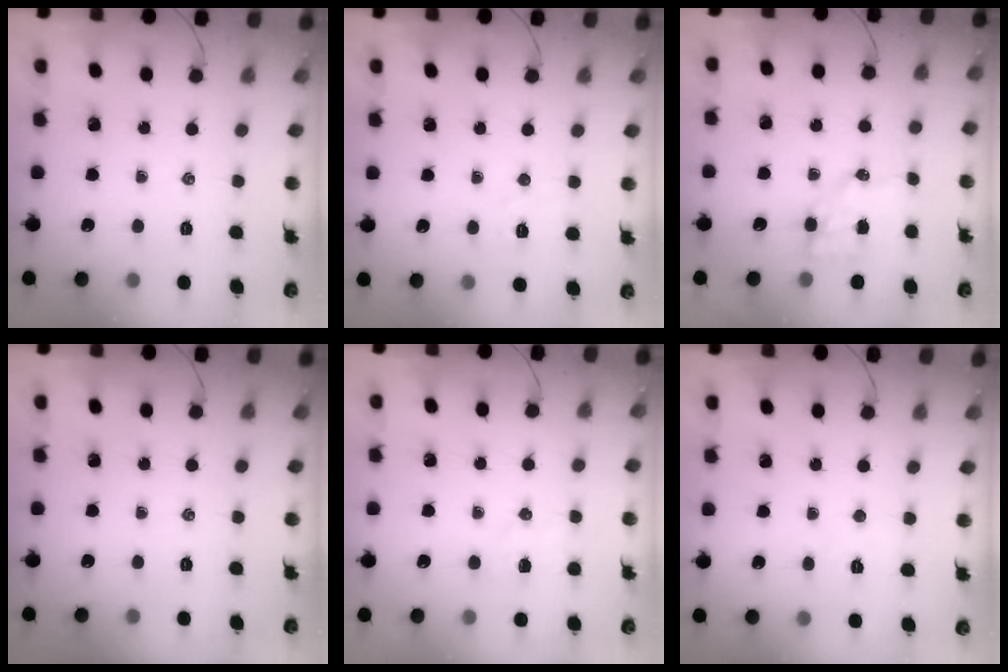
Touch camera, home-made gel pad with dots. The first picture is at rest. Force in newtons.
{"total": 4.5, "press": 4.4, "slide": 1.3}
{"total": 5.1, "press": 5.0, "slide": 0.8}
{"total": 0.0}
{"total": 3.0, "press": 2.9, "slide": 0.7}
{"total": 2.4, "press": 2.3, "slide": 0.6}